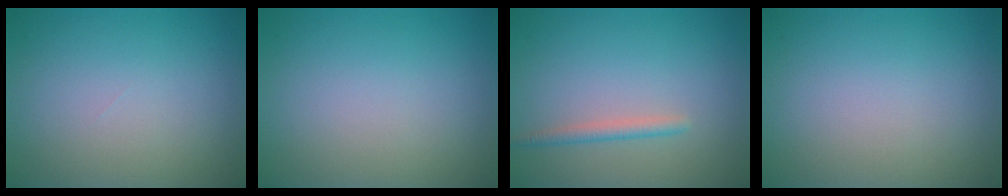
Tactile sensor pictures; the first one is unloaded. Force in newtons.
{"total": 0.0}
{"total": 1.4, "press": 1.4, "slide": 0.2}
{"total": 0.0}